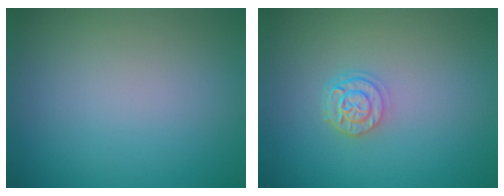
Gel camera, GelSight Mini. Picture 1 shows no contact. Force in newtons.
{"total": 2.4, "press": 1.9, "slide": 1.4}